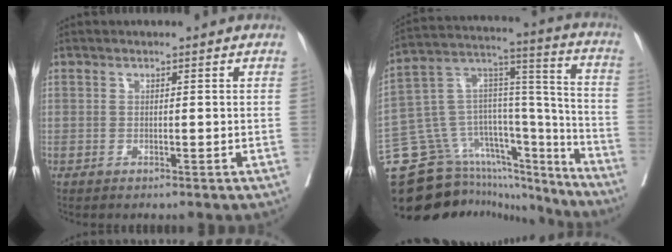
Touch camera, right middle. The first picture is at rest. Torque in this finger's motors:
{"motor_torque": [1.07, -1.07, 0.66, 0.01]}